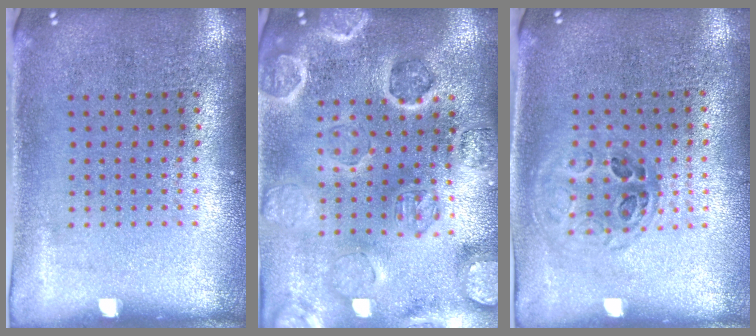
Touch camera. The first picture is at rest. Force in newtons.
{"total": 2.7, "press": 2.7, "slide": 0.2}
{"total": 1.0, "press": 0.9, "slide": 0.4}